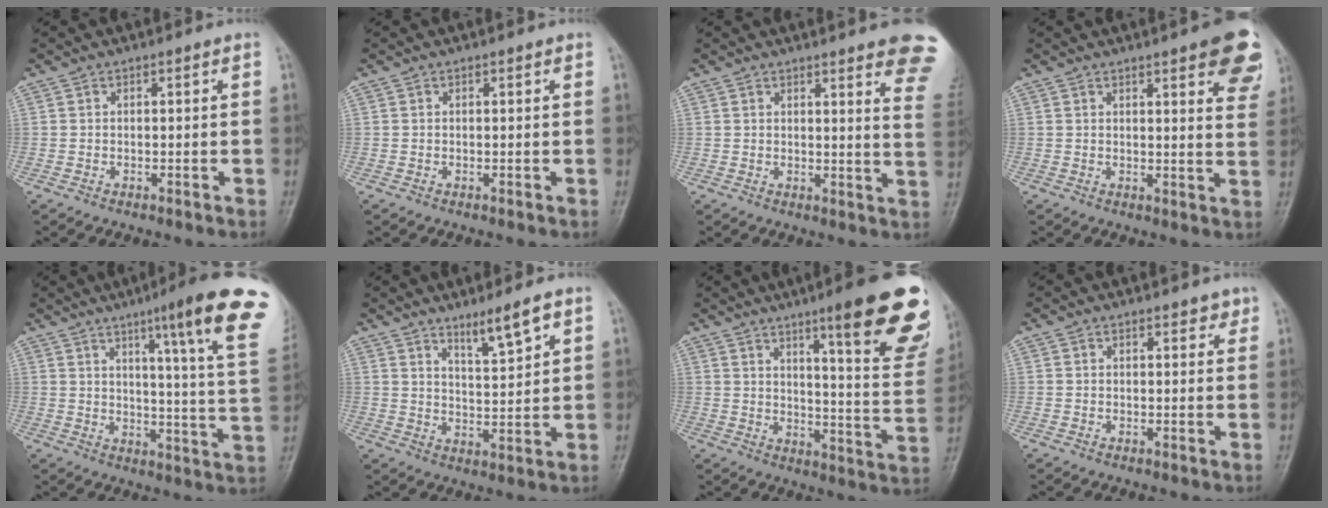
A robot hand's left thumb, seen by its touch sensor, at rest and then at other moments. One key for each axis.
{"total": 0.0}
{"total": 13.9, "fx": 10.2, "fy": 2.2, "fz": 9.1, "tx": -0.083, "ty": -0.054, "tz": 0.100}
{"total": 12.0, "fx": 6.9, "fy": 3.1, "fz": 9.3, "tx": -0.082, "ty": -0.027, "tz": 0.074}
{"total": 20.8, "fx": 11.7, "fy": 1.2, "fz": 17.1, "tx": -0.210, "ty": -0.055, "tz": 0.143}
{"total": 6.6, "fx": 4.6, "fy": 0.7, "fz": 4.7, "tx": -0.074, "ty": -0.038, "tz": 0.080}
{"total": 23.2, "fx": 13.5, "fy": 4.0, "fz": 18.4, "tx": -0.210, "ty": -0.068, "tz": 0.181}
{"total": 2.2, "fx": 1.7, "fy": 1.0, "fz": 1.0, "tx": 0.002, "ty": -0.008, "tz": 0.017}